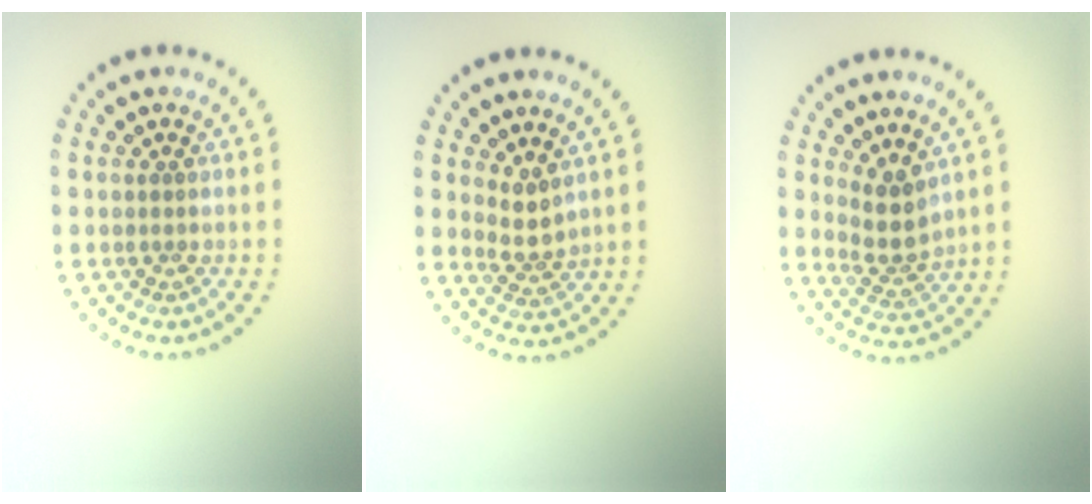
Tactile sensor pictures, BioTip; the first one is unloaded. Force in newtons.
{"total": 2.0, "press": 1.4, "slide": 1.5}
{"total": 2.9, "press": 2.2, "slide": 1.9}